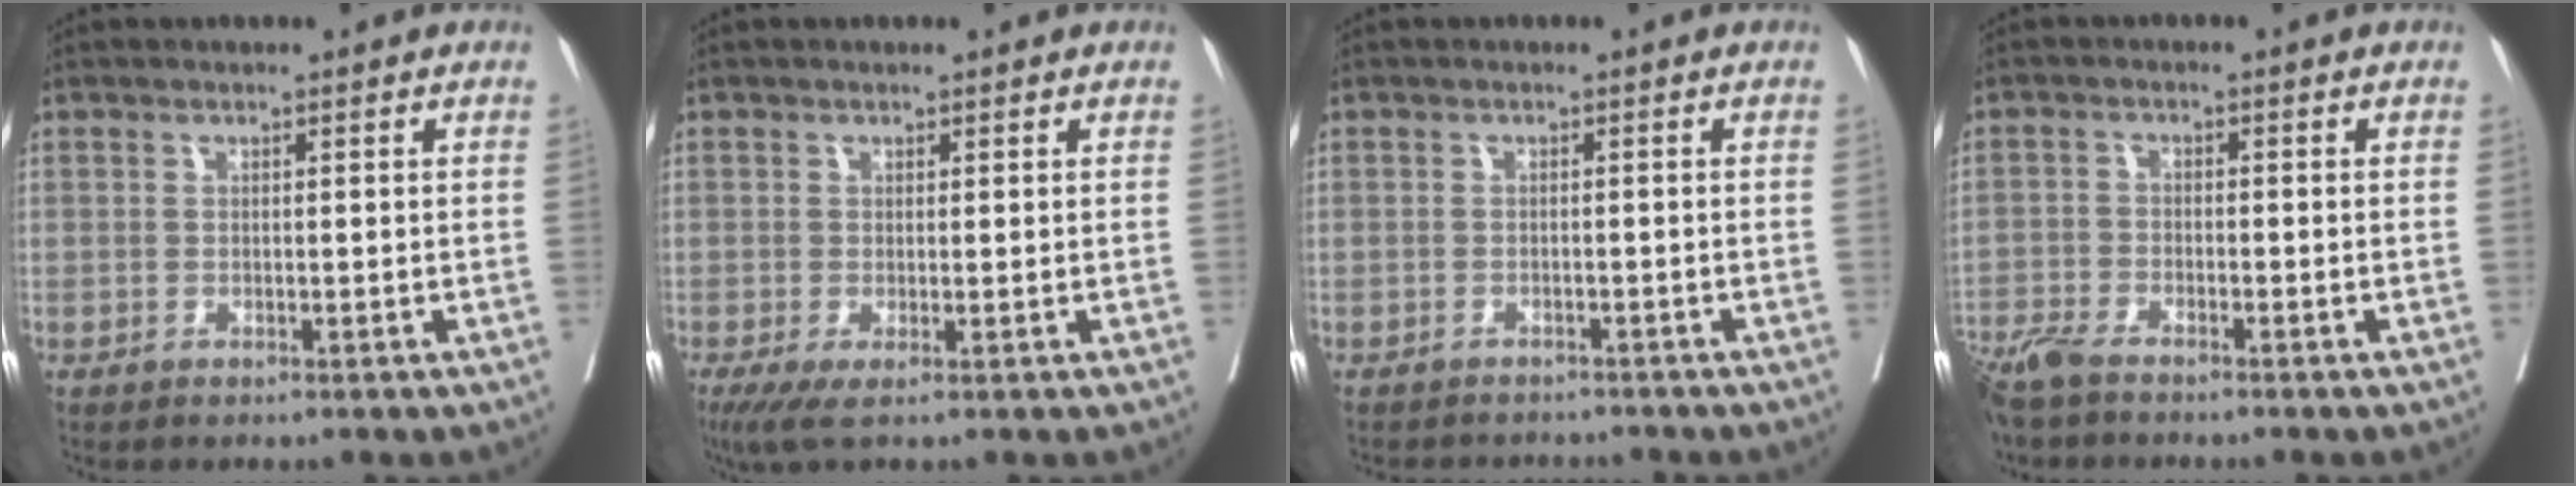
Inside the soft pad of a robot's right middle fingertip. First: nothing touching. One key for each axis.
{"total": 2.7, "fx": -0.7, "fy": 0.6, "fz": 2.5, "tx": -0.047, "ty": -0.011, "tz": -0.008}
{"total": 4.9, "fx": -4.7, "fy": 1.2, "fz": 0.4, "tx": -0.004, "ty": -0.007, "tz": -0.062}
{"total": 5.6, "fx": -4.9, "fy": 0.9, "fz": 2.6, "tx": -0.049, "ty": -0.015, "tz": -0.096}